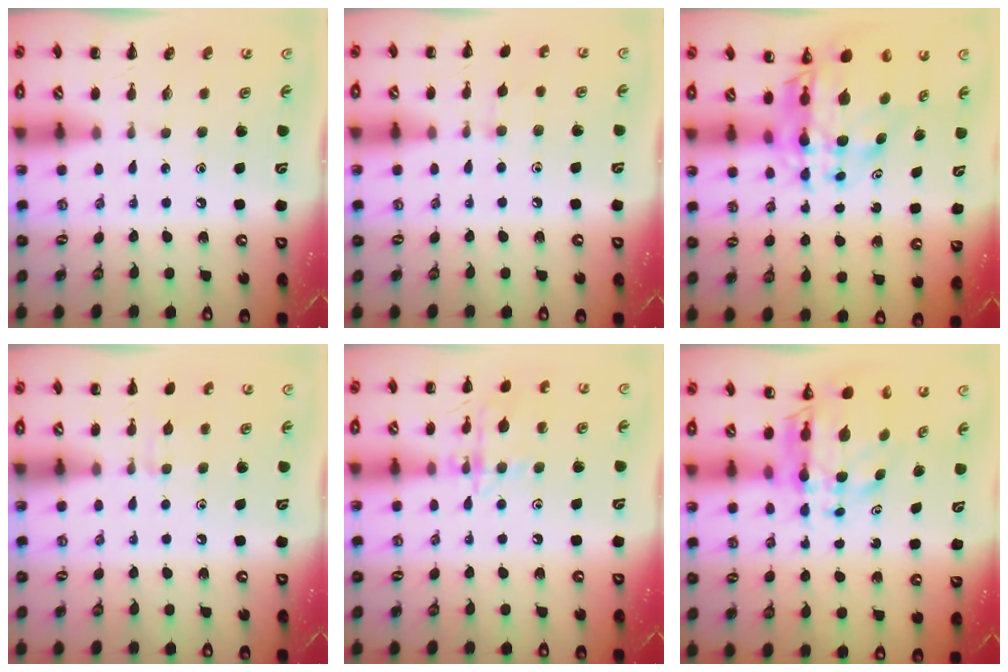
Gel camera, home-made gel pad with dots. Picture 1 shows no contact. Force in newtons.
{"total": 5.8, "press": 5.3, "slide": 2.2}
{"total": 10.4, "press": 9.8, "slide": 3.5}
{"total": 5.5, "press": 5.2, "slide": 1.8}
{"total": 13.7, "press": 13.7, "slide": 1.3}
{"total": 7.2, "press": 6.7, "slide": 2.7}